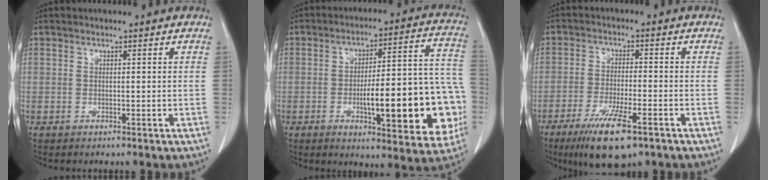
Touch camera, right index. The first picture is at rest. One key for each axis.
{"total": 20.8, "fx": -5.0, "fy": 4.8, "fz": 19.6, "tx": -0.198, "ty": 0.033, "tz": -0.054}
{"total": 10.0, "fx": -6.1, "fy": 1.8, "fz": 7.7, "tx": -0.140, "ty": -0.022, "tz": -0.099}